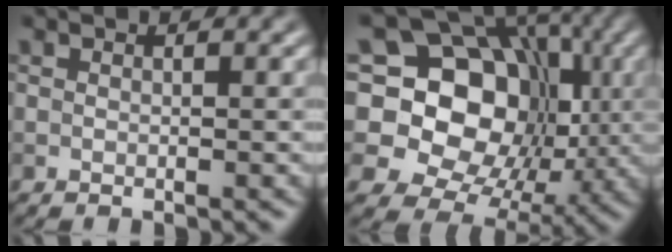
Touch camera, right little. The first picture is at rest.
{"total": 17.9, "force": [2.5, 15.0, 9.4], "torque": [-0.176, 0.030, 0.032]}